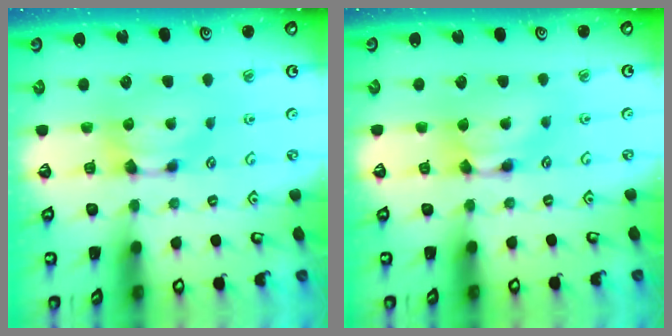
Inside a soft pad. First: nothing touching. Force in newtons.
{"total": 1.4, "press": 1.4, "slide": 0.1}